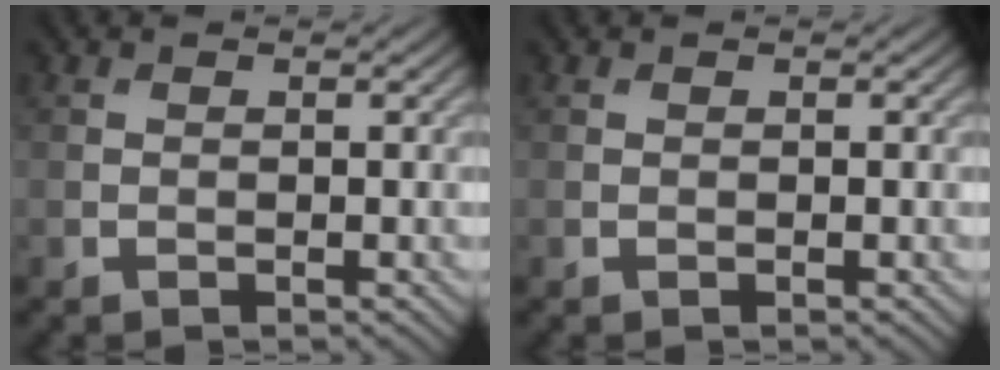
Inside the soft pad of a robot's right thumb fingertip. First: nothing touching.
{"total": 0.0}